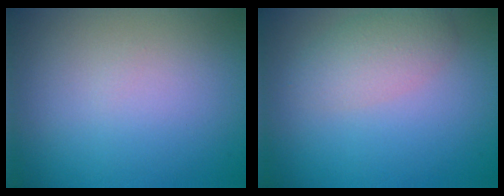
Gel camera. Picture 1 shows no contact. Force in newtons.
{"total": 2.8, "press": 2.8, "slide": 0.1}